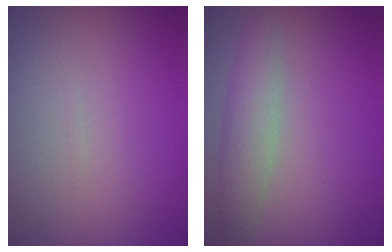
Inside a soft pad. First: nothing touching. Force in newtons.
{"total": 3.0, "press": 3.0, "slide": 0.1}